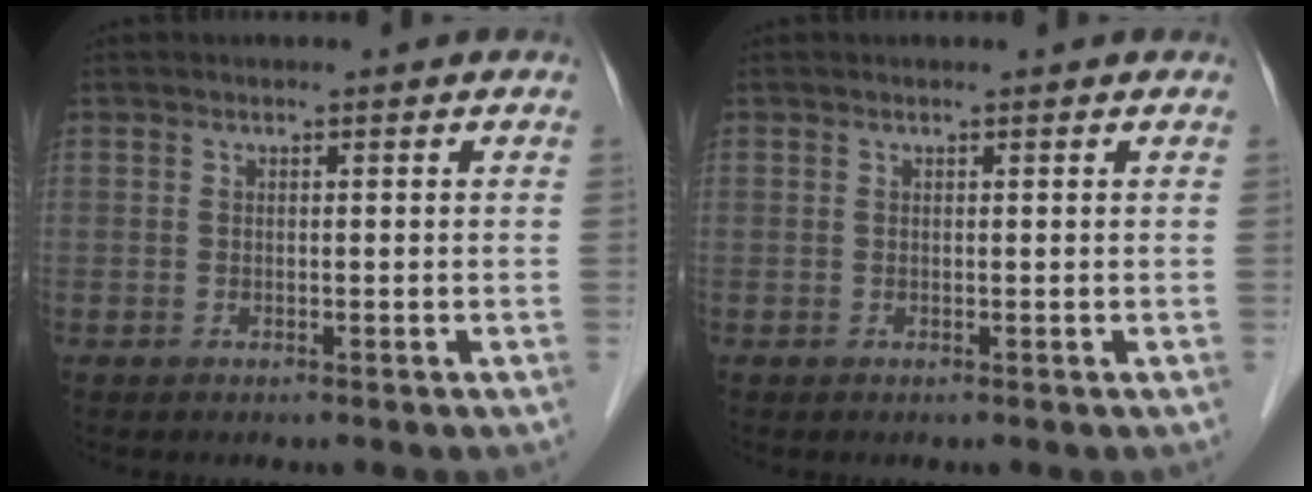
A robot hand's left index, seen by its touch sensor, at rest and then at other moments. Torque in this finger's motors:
{"motor_torque": [-0.21, -0.07, 0.02, -0.01]}